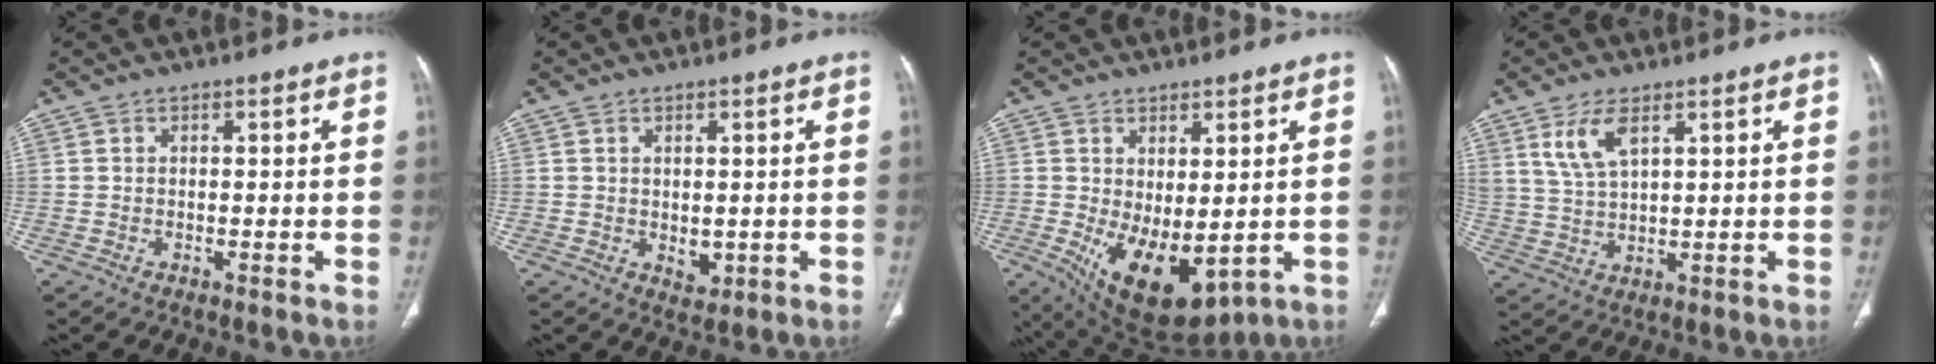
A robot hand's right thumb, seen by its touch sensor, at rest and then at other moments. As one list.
[{"total": 2.4, "force": [-0.2, 1.6, 1.8], "torque": [-0.020, -0.008, 0.007]}, {"total": 12.2, "force": [-2.1, 6.0, 10.4], "torque": [-0.158, -0.017, -0.001]}, {"total": 6.6, "force": [3.6, 2.7, 4.8], "torque": [-0.098, -0.016, 0.081]}]